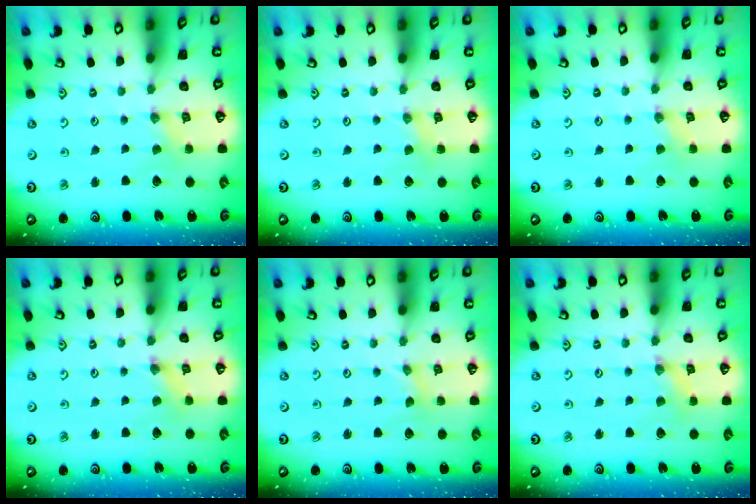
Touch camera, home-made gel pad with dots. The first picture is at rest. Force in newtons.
{"total": 0.8, "press": 0.8, "slide": 0.2}
{"total": 1.5, "press": 1.5, "slide": 0.3}
{"total": 0.9, "press": 0.8, "slide": 0.3}
{"total": 0.0}
{"total": 2.5, "press": 2.5, "slide": 0.3}